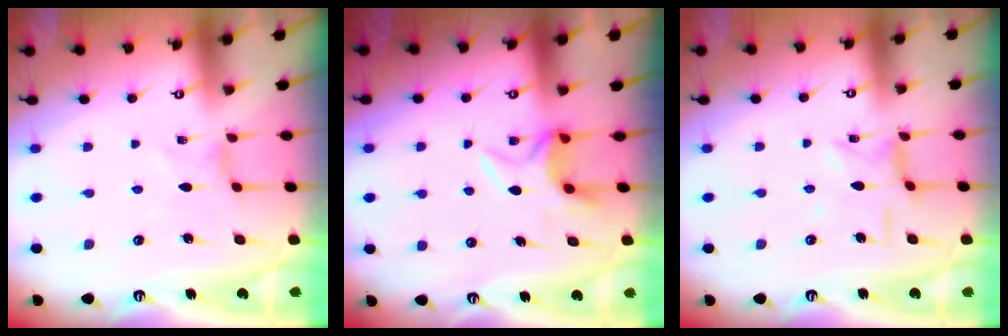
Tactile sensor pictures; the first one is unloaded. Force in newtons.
{"total": 6.2, "press": 6.0, "slide": 1.4}
{"total": 4.3, "press": 4.3, "slide": 0.4}